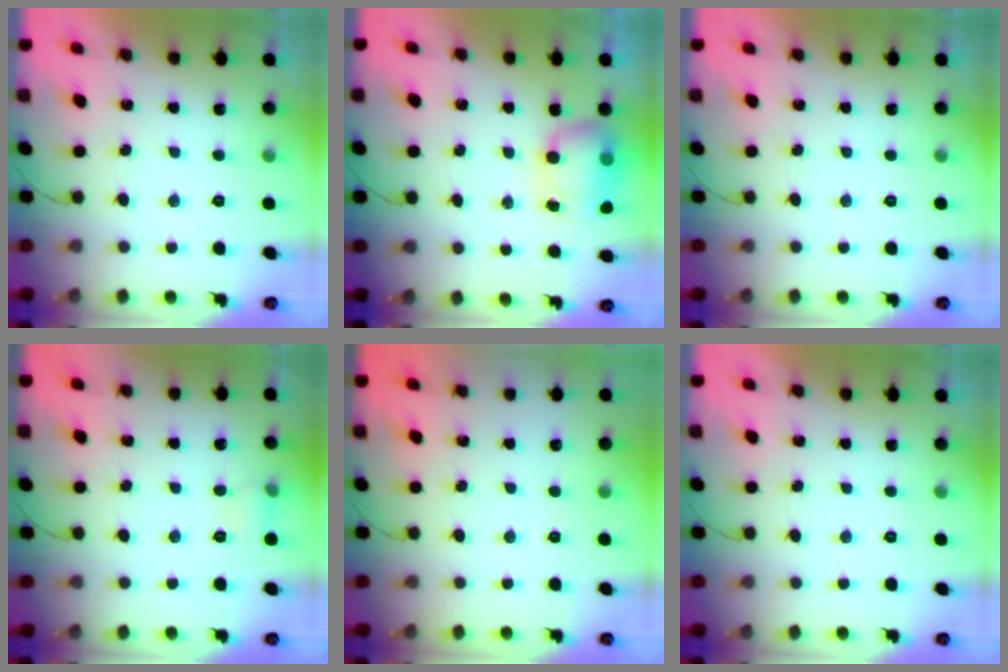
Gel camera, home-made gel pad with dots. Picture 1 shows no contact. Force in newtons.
{"total": 7.7, "press": 7.6, "slide": 1.3}
{"total": 0.0}
{"total": 5.0, "press": 4.7, "slide": 1.7}
{"total": 0.0}
{"total": 0.0}